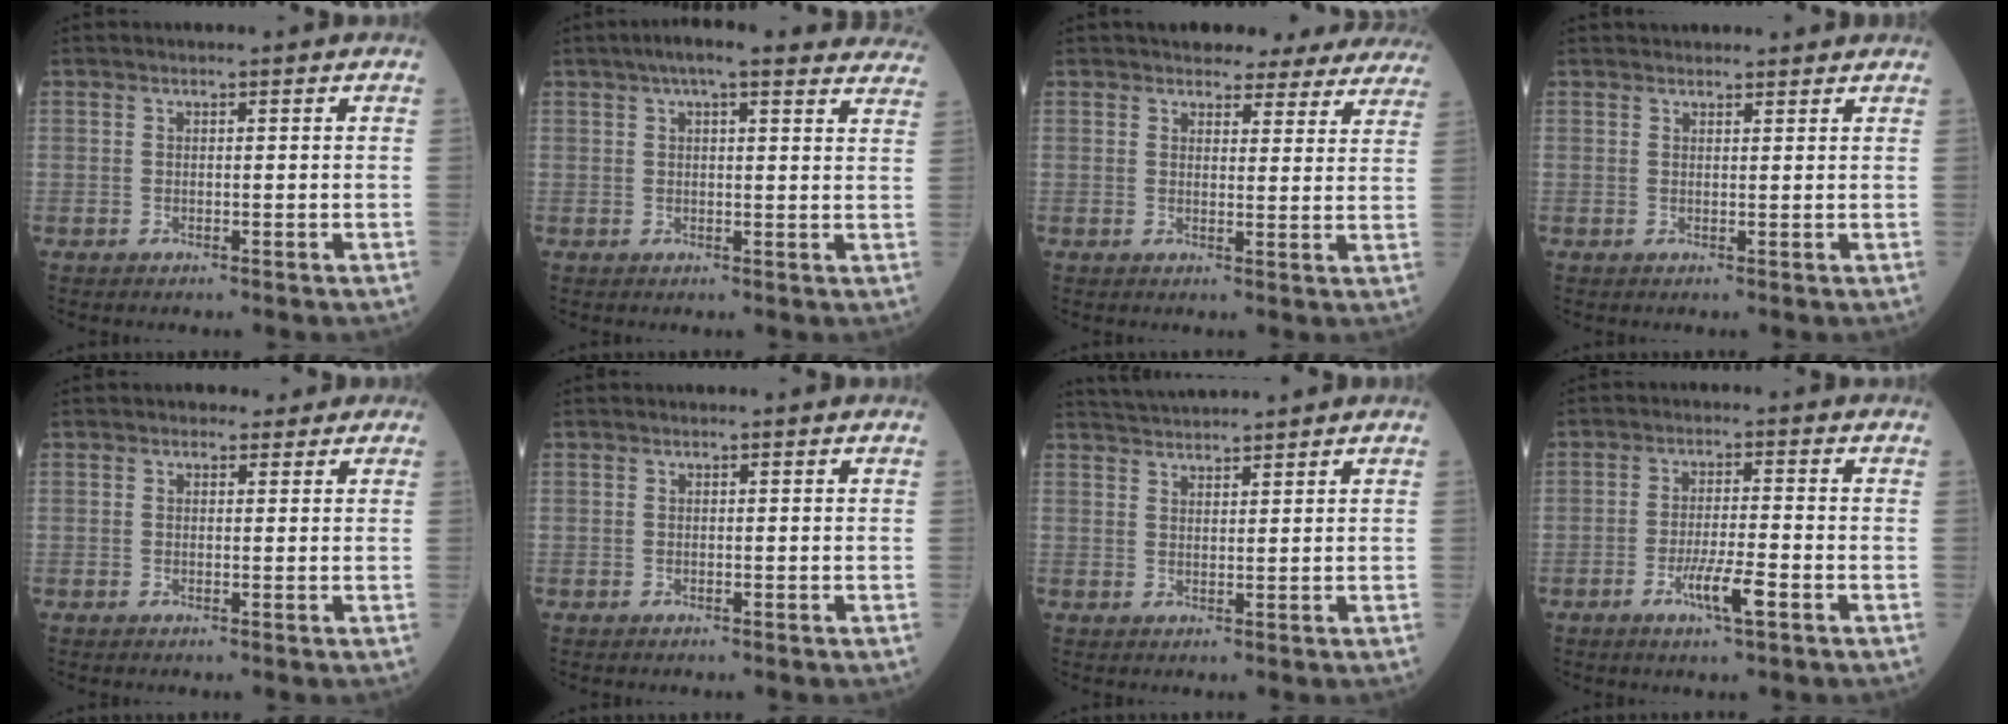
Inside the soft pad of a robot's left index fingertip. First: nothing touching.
{"total": 17.3, "force": [14.9, 3.2, 8.2], "torque": [-0.097, 0.041, 0.171]}
{"total": 12.3, "force": [11.3, 4.1, 2.6], "torque": [0.002, -0.006, 0.107]}
{"total": 5.2, "force": [4.9, 1.2, 1.1], "torque": [-0.006, 0.030, 0.060]}
{"total": 1.7, "force": [1.1, 1.3, 0.3], "torque": [0.000, 0.007, 0.010]}
{"total": 0.0}
{"total": 4.3, "force": [4.2, -0.4, 0.8], "torque": [-0.017, 0.029, 0.081]}
{"total": 5.3, "force": [-2.6, 0.3, 4.7], "torque": [-0.091, -0.007, -0.047]}